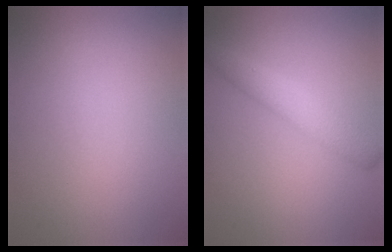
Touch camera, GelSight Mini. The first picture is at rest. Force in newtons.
{"total": 2.9, "press": 2.9, "slide": 0.1}